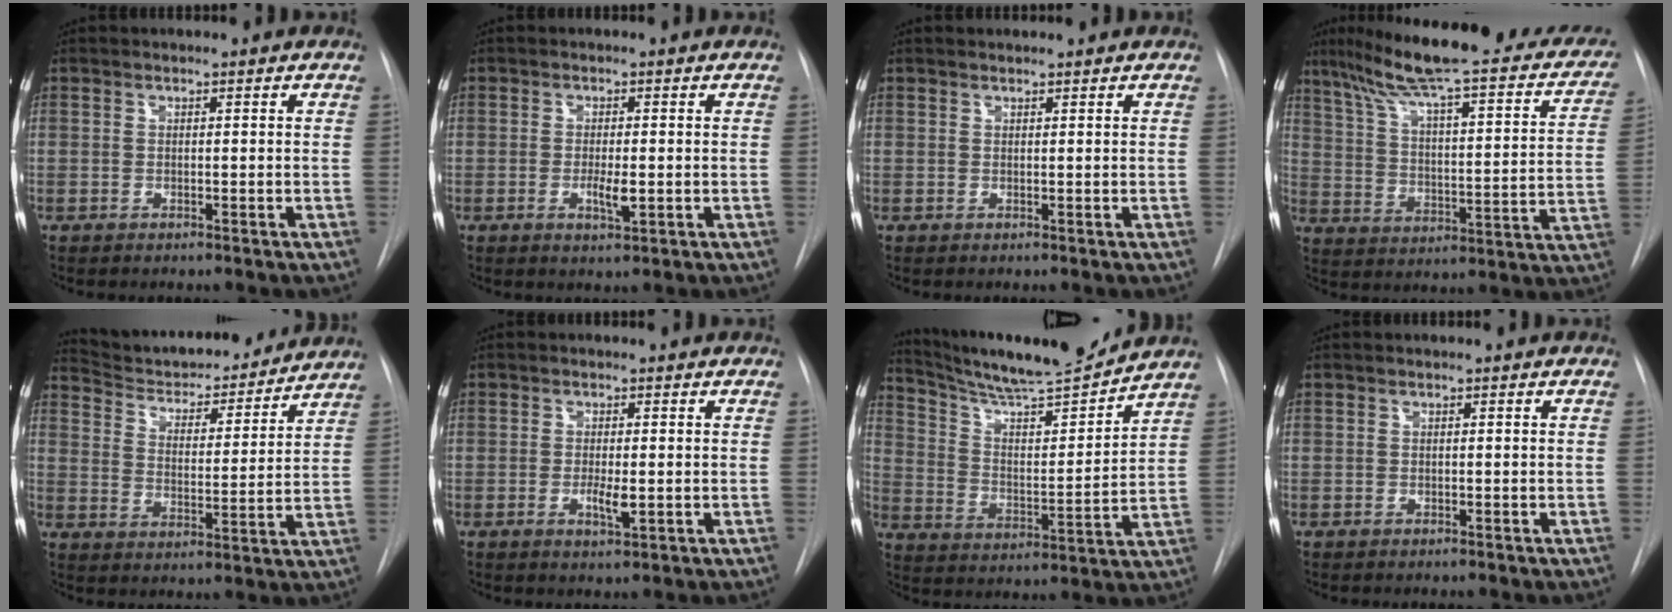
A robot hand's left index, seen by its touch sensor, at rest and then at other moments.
{"total": 3.2, "force": [-2.1, 0.4, 2.4], "torque": [-0.044, -0.008, -0.029]}
{"total": 0.0}
{"total": 28.1, "force": [21.8, 5.1, 17.0], "torque": [-0.249, -0.002, 0.285]}
{"total": 17.3, "force": [16.2, 3.5, 5.0], "torque": [-0.068, -0.011, 0.234]}
{"total": 3.1, "force": [-2.0, 0.4, 2.3], "torque": [-0.043, -0.009, -0.029]}
{"total": 14.8, "force": [13.8, 0.1, 5.2], "torque": [-0.093, -0.022, 0.227]}
{"total": 0.0}